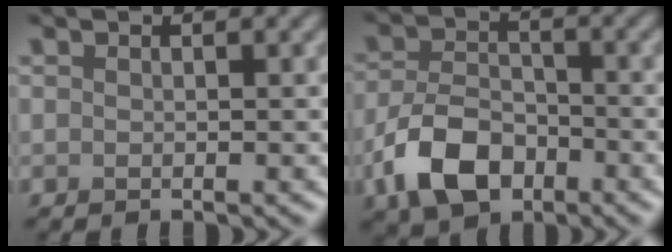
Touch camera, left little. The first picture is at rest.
{"total": 6.4, "force": [-3.2, 3.9, 3.9], "torque": [-0.079, -0.003, -0.065]}